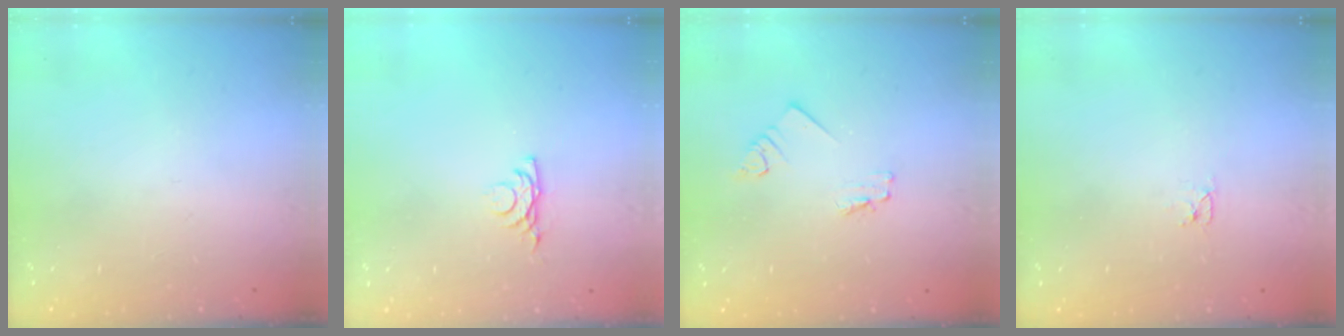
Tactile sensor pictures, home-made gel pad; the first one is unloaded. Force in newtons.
{"total": 4.3, "press": 4.2, "slide": 0.8}
{"total": 1.7, "press": 1.7, "slide": 0.3}
{"total": 2.6, "press": 2.6, "slide": 0.3}